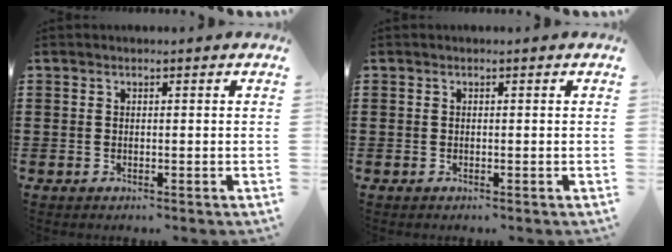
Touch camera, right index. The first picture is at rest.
{"total": 0.0}